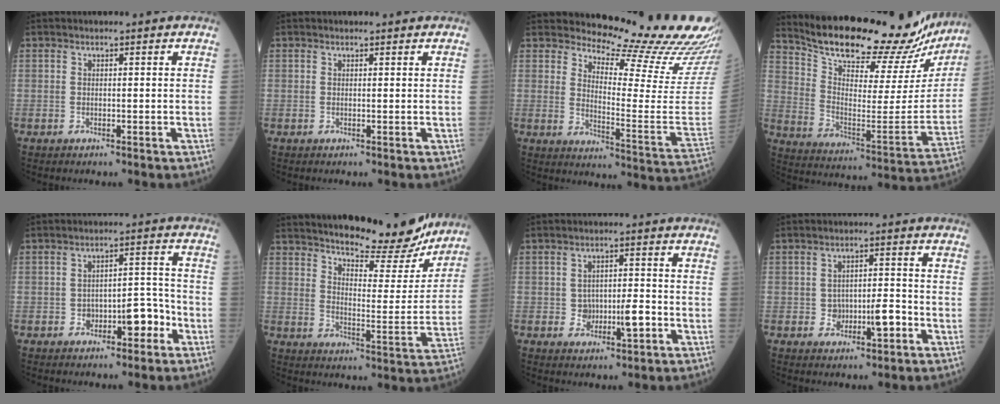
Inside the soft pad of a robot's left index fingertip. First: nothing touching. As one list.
[{"total": 0.9, "force": [0.9, 0.2, 0.0], "torque": [-0.004, 0.004, 0.011]}, {"total": 20.4, "force": [19.5, 0.8, 5.8], "torque": [-0.085, -0.130, 0.227]}, {"total": 28.0, "force": [25.8, 5.3, 9.4], "torque": [-0.156, -0.078, 0.350]}, {"total": 5.4, "force": [-2.5, 2.5, 4.1], "torque": [-0.050, 0.025, -0.034]}, {"total": 18.6, "force": [16.9, 3.2, 7.0], "torque": [-0.090, -0.030, 0.222]}, {"total": 4.5, "force": [-1.3, 2.2, 3.7], "torque": [-0.051, 0.010, -0.013]}, {"total": 4.5, "force": [-1.5, 2.2, 3.7], "torque": [-0.048, 0.011, -0.018]}]